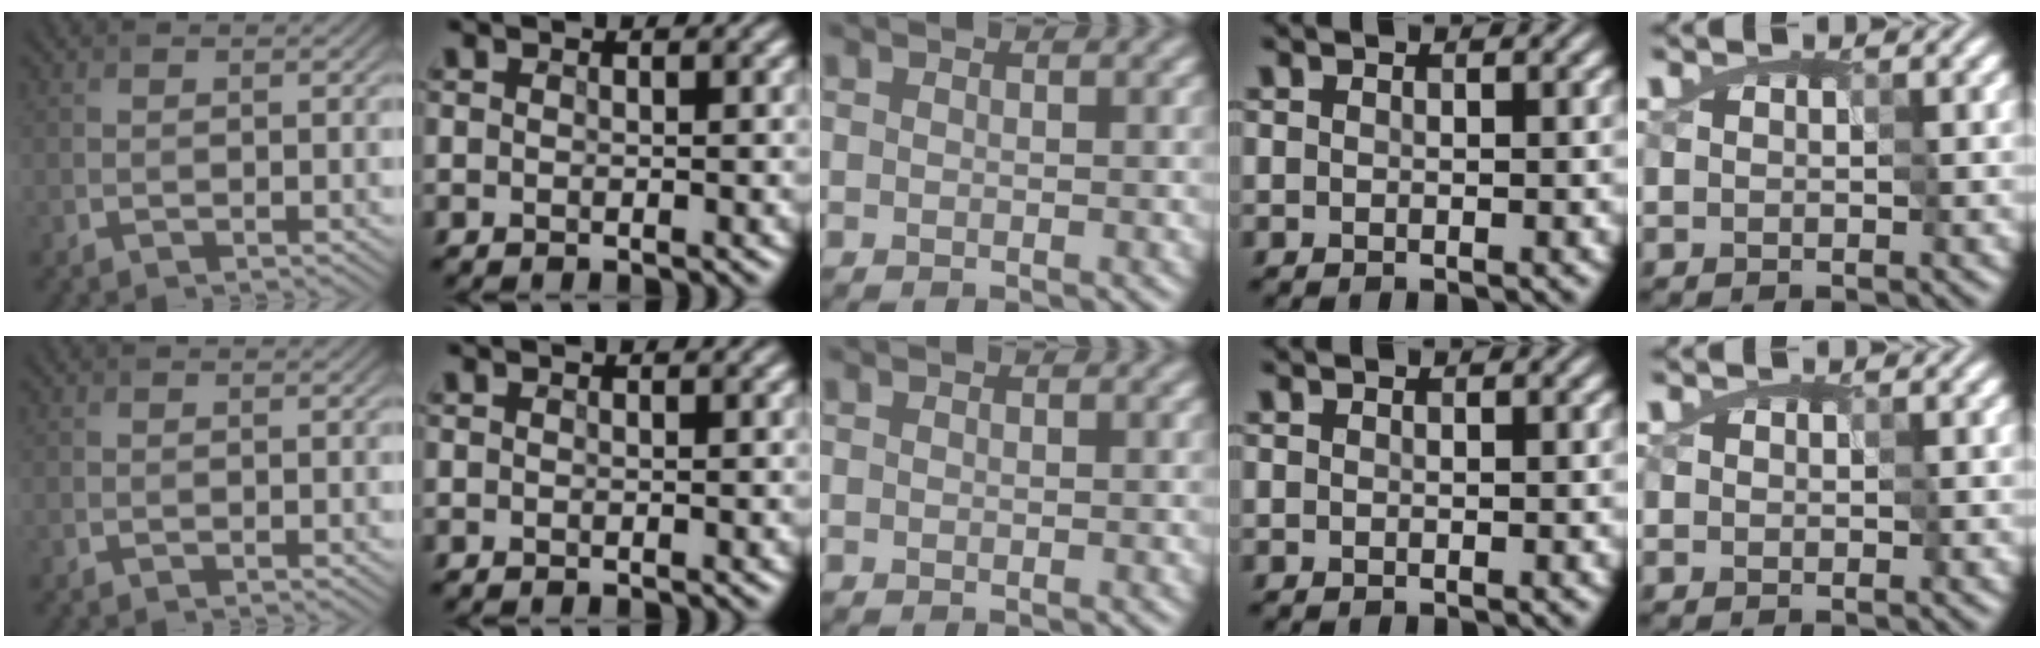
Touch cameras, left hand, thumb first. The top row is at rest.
{"little": {"total": 0.6, "force": [0.3, 0.5, 0.3], "torque": [-0.007, 0.004, 0.006]}}